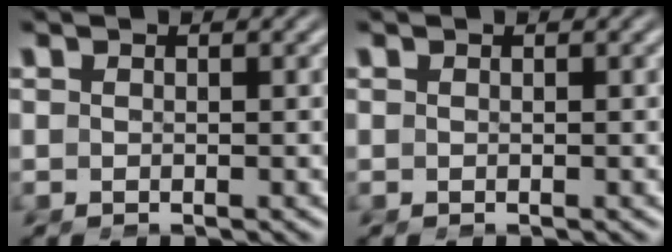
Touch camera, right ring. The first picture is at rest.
{"total": 0.0}